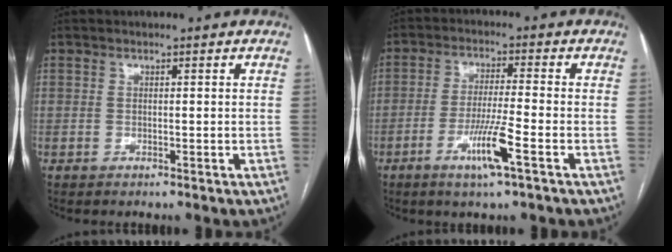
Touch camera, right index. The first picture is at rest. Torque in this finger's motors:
{"motor_torque": [1.47, -0.46, 0.27, 0.12]}